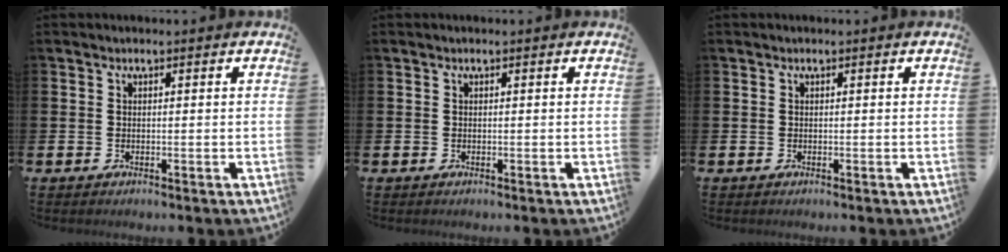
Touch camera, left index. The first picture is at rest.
{"total": 0.0}
{"total": 0.0}